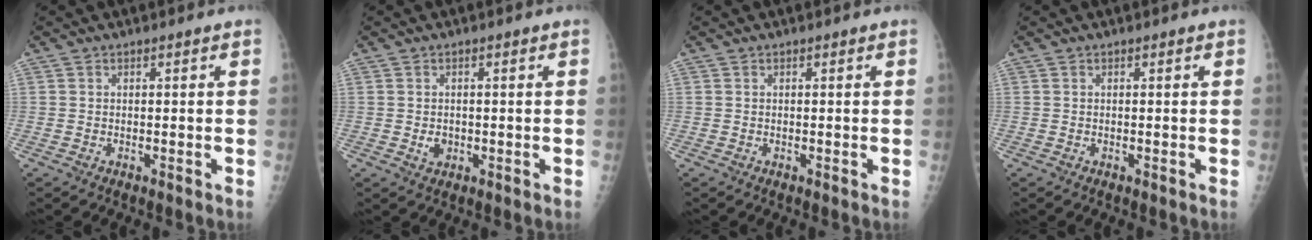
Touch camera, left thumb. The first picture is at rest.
{"total": 2.0, "force": [-0.3, 1.7, 1.1], "torque": [-0.008, 0.001, 0.001]}
{"total": 0.0}
{"total": 0.0}